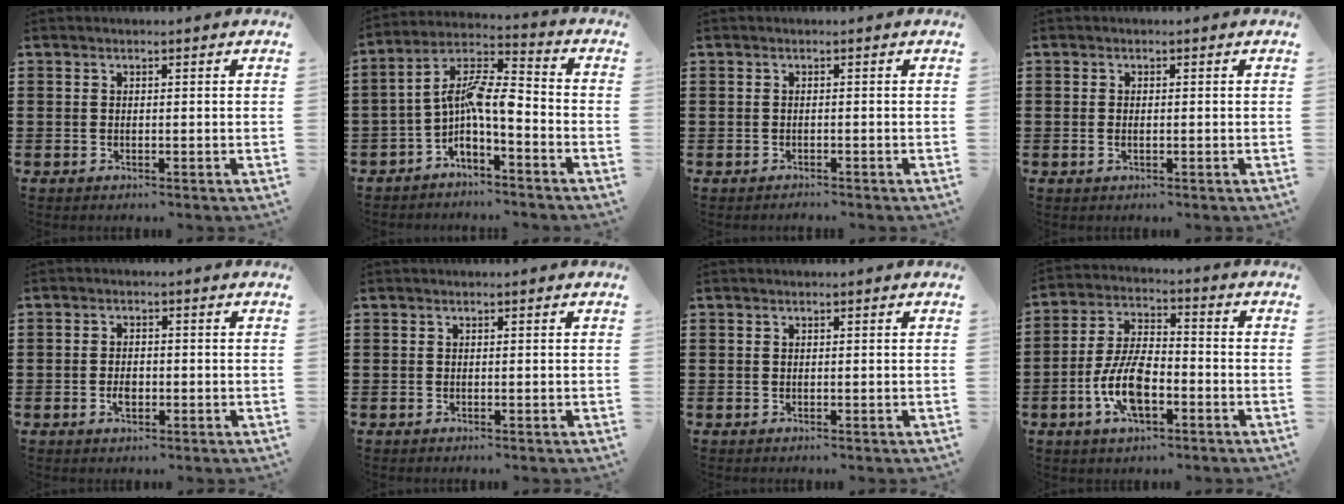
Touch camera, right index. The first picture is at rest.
{"total": 8.0, "force": [-2.2, 2.6, 7.3], "torque": [-0.153, -0.004, -0.046]}
{"total": 0.6, "force": [-0.6, 0.1, -0.2], "torque": [0.002, 0.002, -0.014]}
{"total": 0.8, "force": [-0.1, 0.4, 0.7], "torque": [-0.016, 0.001, -0.001]}
{"total": 2.3, "force": [-0.6, 1.3, 1.8], "torque": [-0.035, 0.004, -0.011]}
{"total": 0.0}
{"total": 0.0}
{"total": 9.5, "force": [-3.2, 4.5, 7.7], "torque": [-0.174, 0.000, -0.063]}